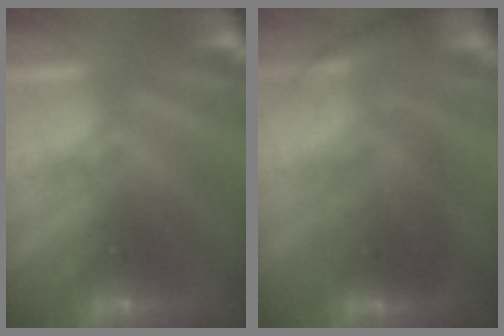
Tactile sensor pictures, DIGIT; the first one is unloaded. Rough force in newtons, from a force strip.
{"total": 2.6}